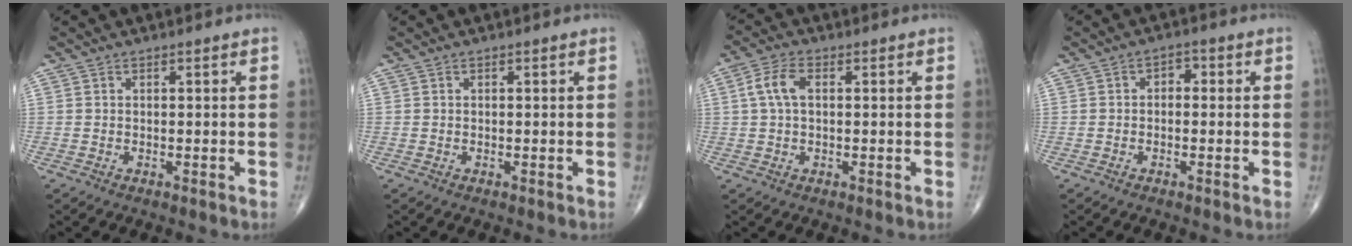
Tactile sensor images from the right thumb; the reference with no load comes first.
{"total": 0.0}
{"total": 5.4, "force": [1.0, 2.9, 4.5], "torque": [-0.101, 0.016, 0.016]}
{"total": 2.4, "force": [0.1, 1.7, 1.8], "torque": [-0.008, 0.011, -0.010]}